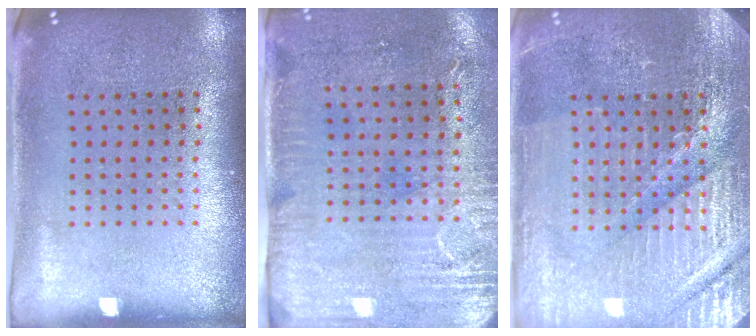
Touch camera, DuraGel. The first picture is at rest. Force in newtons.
{"total": 2.9, "press": 2.4, "slide": 1.6}
{"total": 4.3, "press": 4.1, "slide": 1.1}